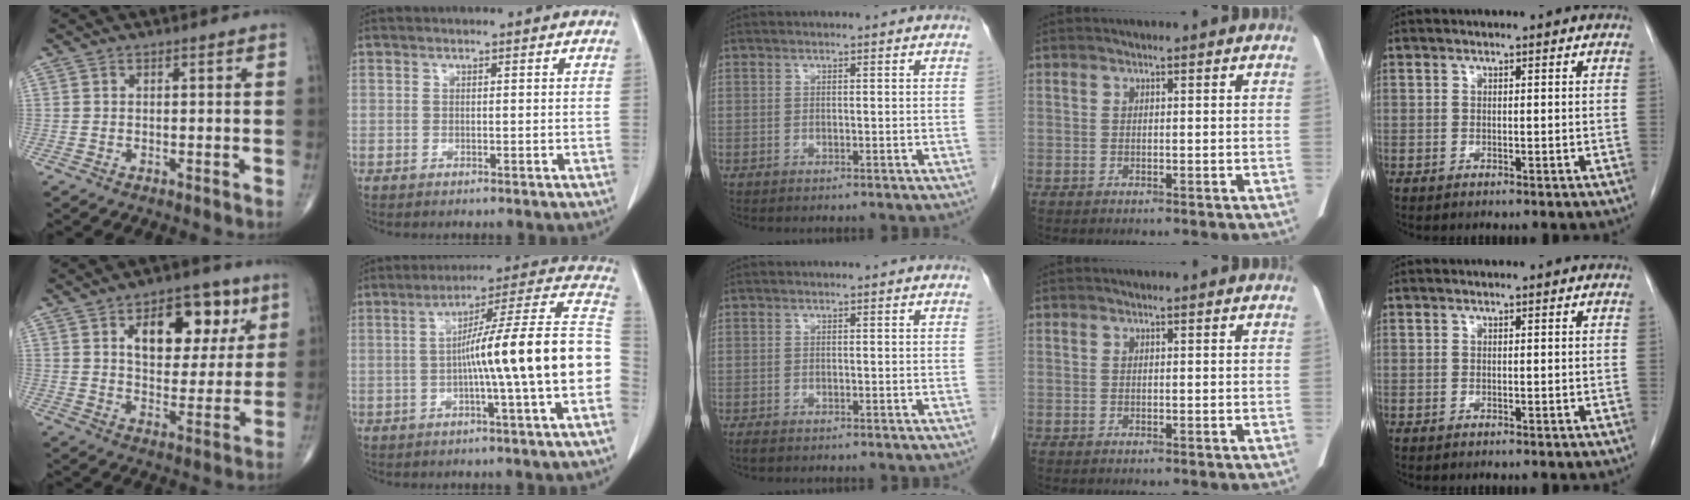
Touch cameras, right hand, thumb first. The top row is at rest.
{"thumb": {"total": 15.6, "force": [6.2, 9.0, 11.1], "torque": [-0.112, -0.017, 0.097]}, "index": {"total": 18.3, "force": [-2.7, -0.7, 18.1], "torque": [-0.235, 0.038, -0.047]}, "middle": {"total": 1.0, "force": [-0.7, 0.4, 0.5], "torque": [-0.016, -0.003, -0.012]}}